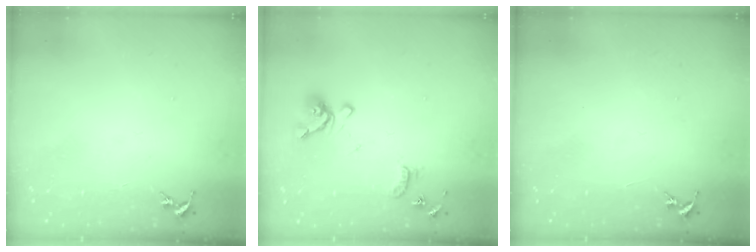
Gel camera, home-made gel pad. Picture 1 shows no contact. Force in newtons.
{"total": 12.8, "press": 12.7, "slide": 1.4}
{"total": 0.0}